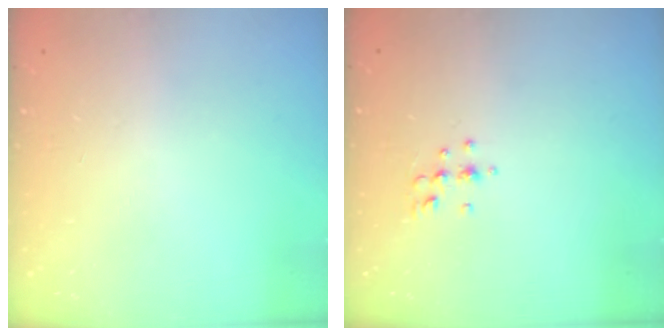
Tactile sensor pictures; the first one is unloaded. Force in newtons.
{"total": 5.8, "press": 5.5, "slide": 1.8}